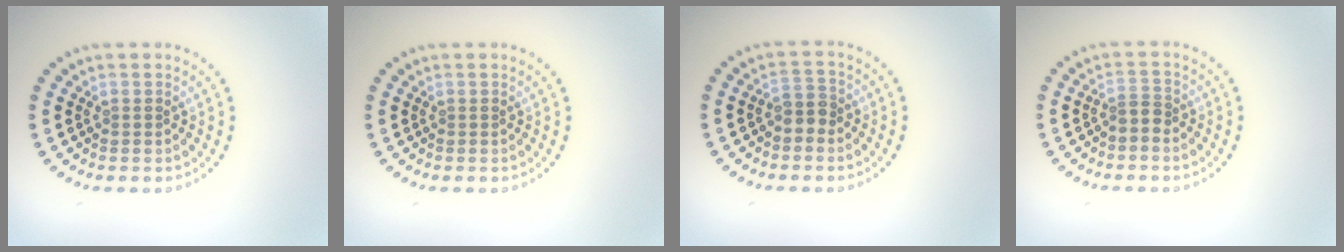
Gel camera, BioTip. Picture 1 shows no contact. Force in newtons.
{"total": 0.0}
{"total": 1.7, "press": 1.5, "slide": 0.9}
{"total": 1.4, "press": 0.9, "slide": 1.1}